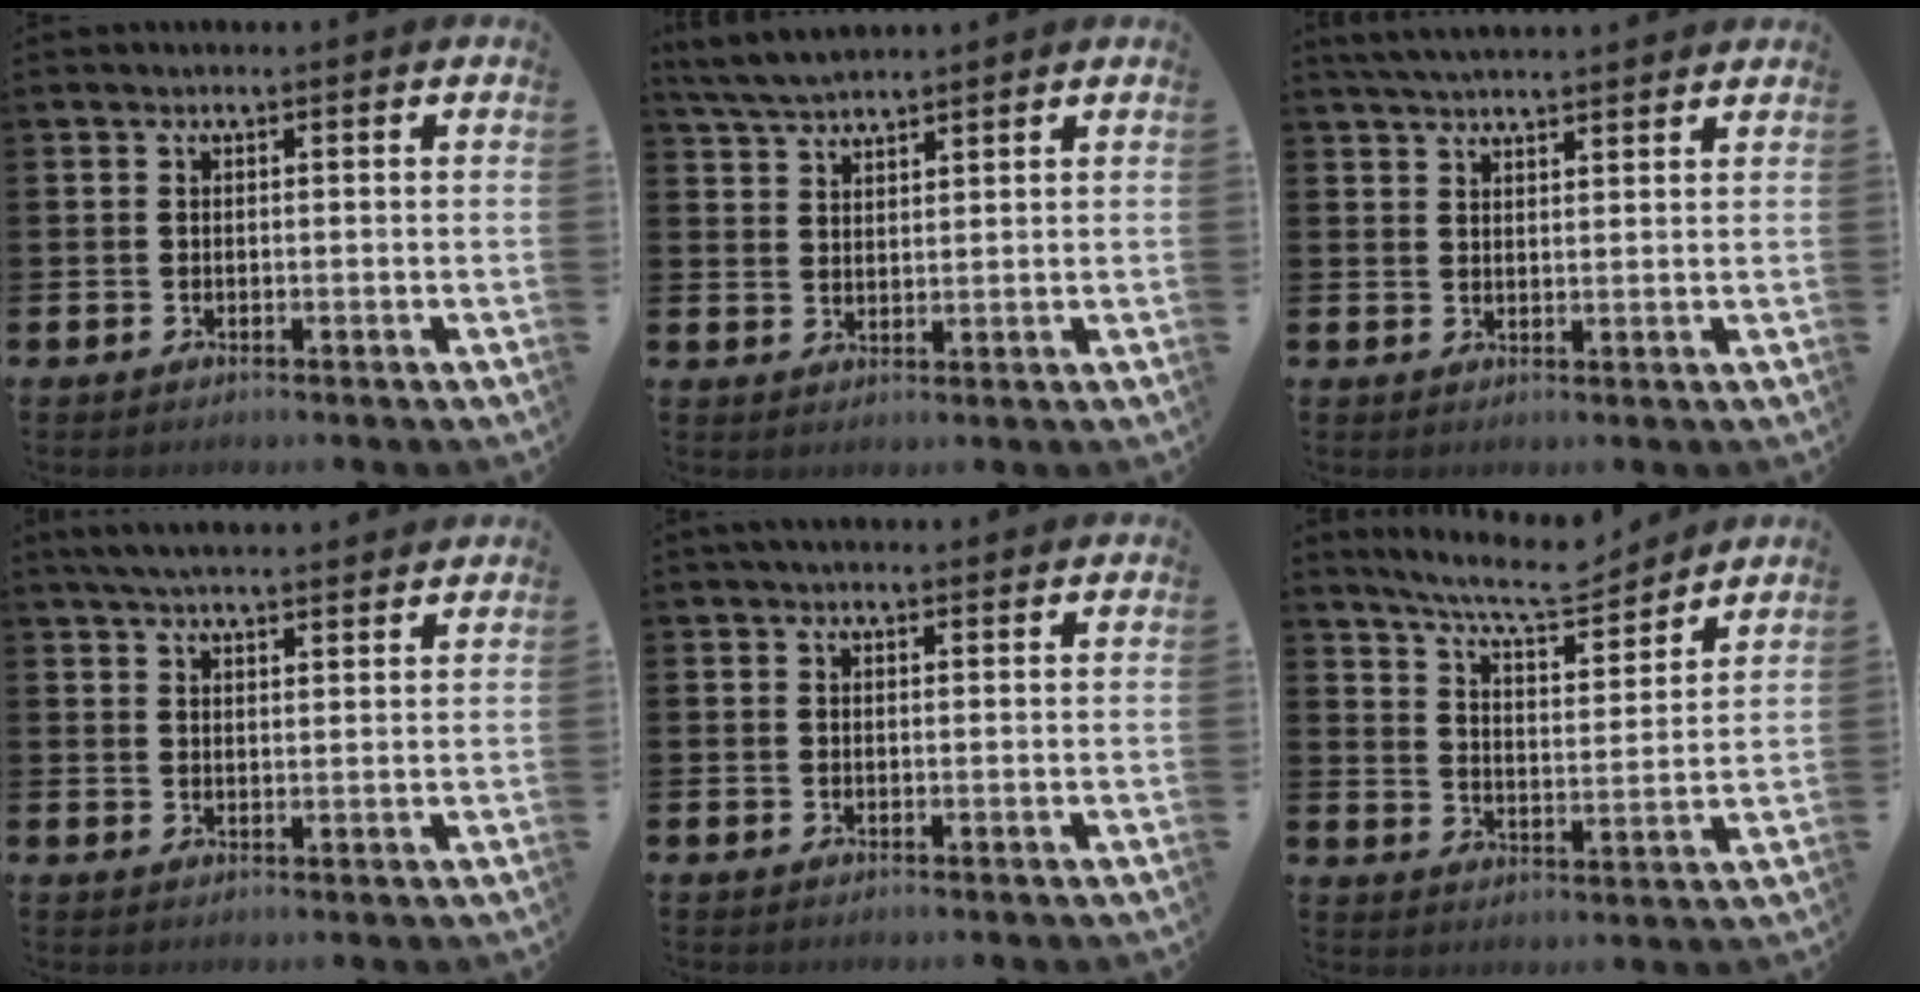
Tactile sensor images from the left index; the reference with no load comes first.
{"total": 4.4, "force": [4.3, 0.5, 1.0], "torque": [-0.034, -0.012, 0.079]}
{"total": 4.0, "force": [3.9, 0.3, 0.7], "torque": [-0.020, -0.013, 0.072]}
{"total": 4.7, "force": [4.6, 0.2, 0.9], "torque": [-0.034, -0.016, 0.085]}
{"total": 1.7, "force": [1.6, 0.4, 0.5], "torque": [-0.001, -0.002, 0.027]}
{"total": 8.5, "force": [7.8, 1.3, 3.1], "torque": [-0.082, -0.044, 0.135]}